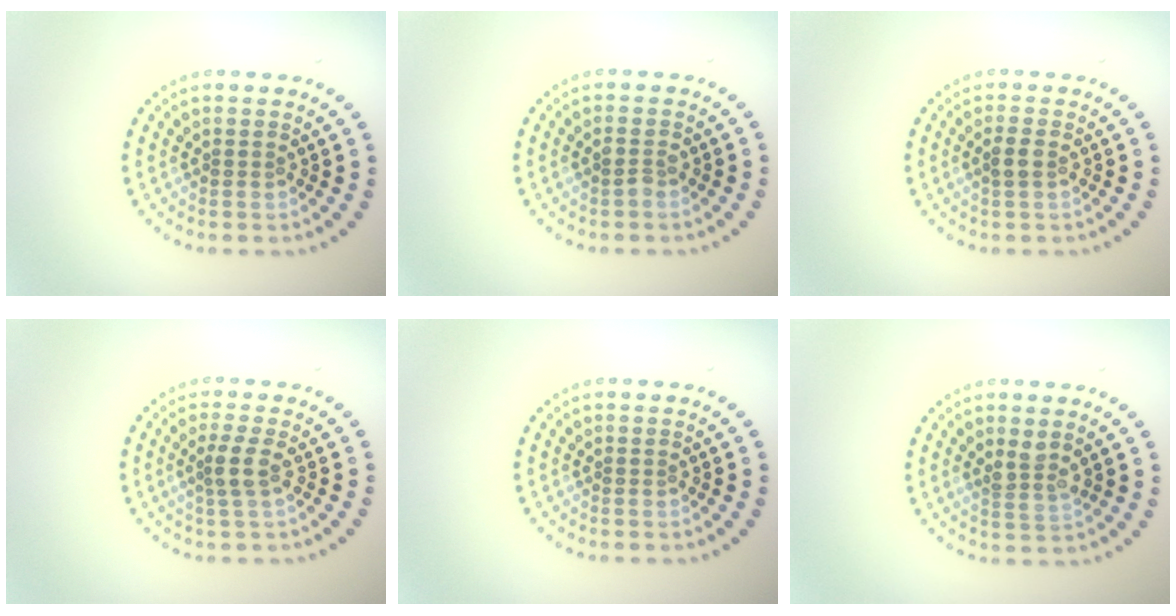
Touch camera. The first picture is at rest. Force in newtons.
{"total": 0.8, "press": 0.8, "slide": 0.2}
{"total": 1.4, "press": 1.4, "slide": 0.1}
{"total": 1.9, "press": 1.5, "slide": 1.2}
{"total": 0.0}
{"total": 1.7, "press": 1.5, "slide": 0.9}